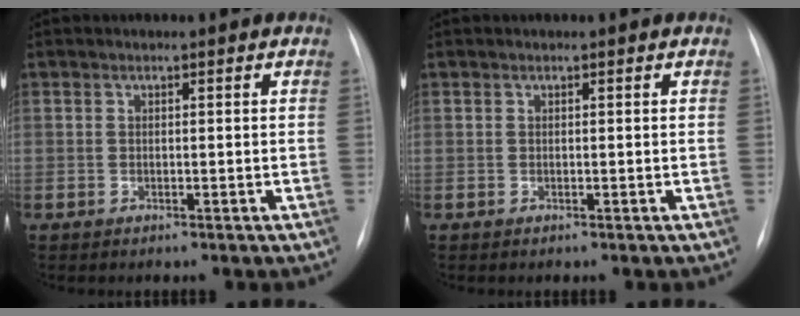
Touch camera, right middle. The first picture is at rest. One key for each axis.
{"total": 0.0}